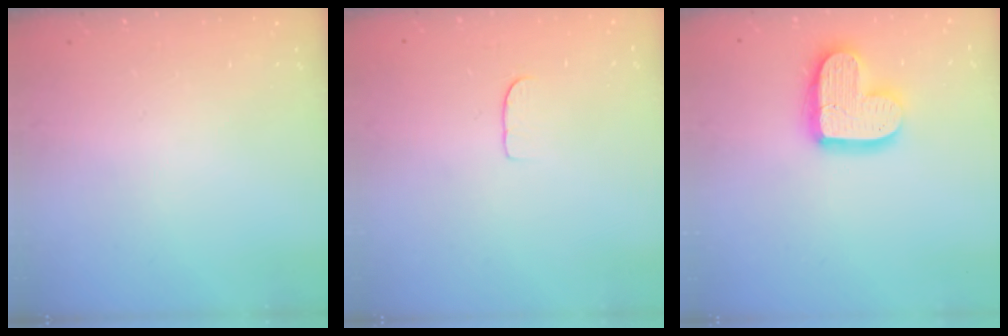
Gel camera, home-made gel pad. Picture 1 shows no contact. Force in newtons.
{"total": 4.5, "press": 4.5, "slide": 0.3}
{"total": 15.5, "press": 15.4, "slide": 1.2}